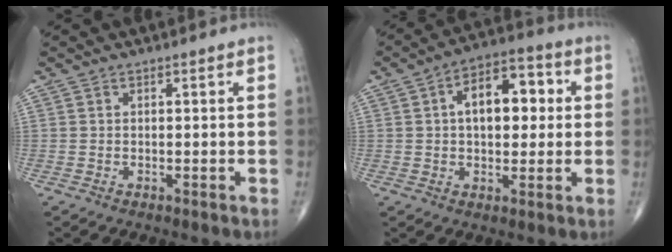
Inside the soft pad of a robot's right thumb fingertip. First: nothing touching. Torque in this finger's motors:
{"motor_torque": [0.49, 2.31, 0.92, -0.05, 0.10]}